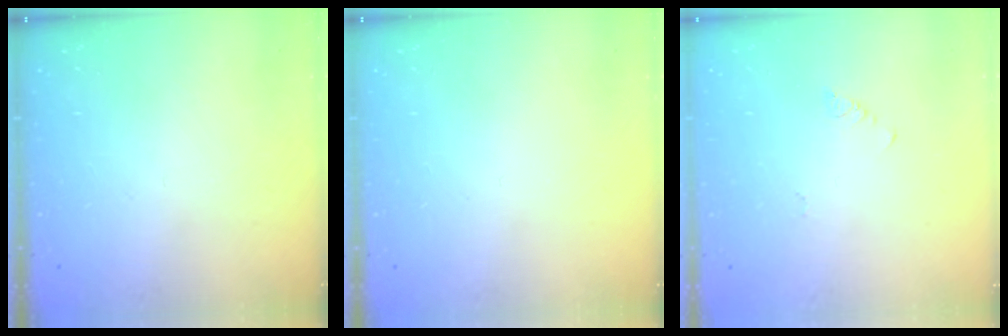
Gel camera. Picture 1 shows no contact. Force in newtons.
{"total": 0.0}
{"total": 1.9, "press": 1.9, "slide": 0.4}